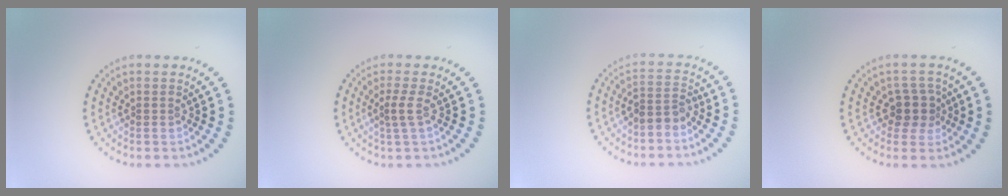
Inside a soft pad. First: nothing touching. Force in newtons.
{"total": 1.4, "press": 0.9, "slide": 1.0}
{"total": 2.2, "press": 1.9, "slide": 1.2}
{"total": 2.5, "press": 2.0, "slide": 1.4}